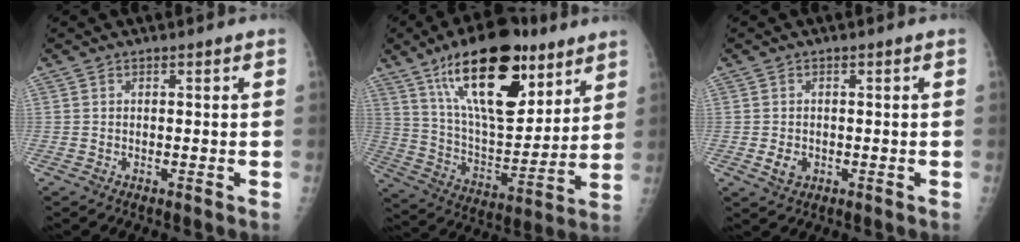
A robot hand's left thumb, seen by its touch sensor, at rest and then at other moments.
{"total": 25.2, "force": [14.1, 10.8, 17.8], "torque": [-0.256, -0.056, 0.243]}
{"total": 2.7, "force": [-0.6, 2.1, 1.5], "torque": [-0.020, 0.000, -0.004]}